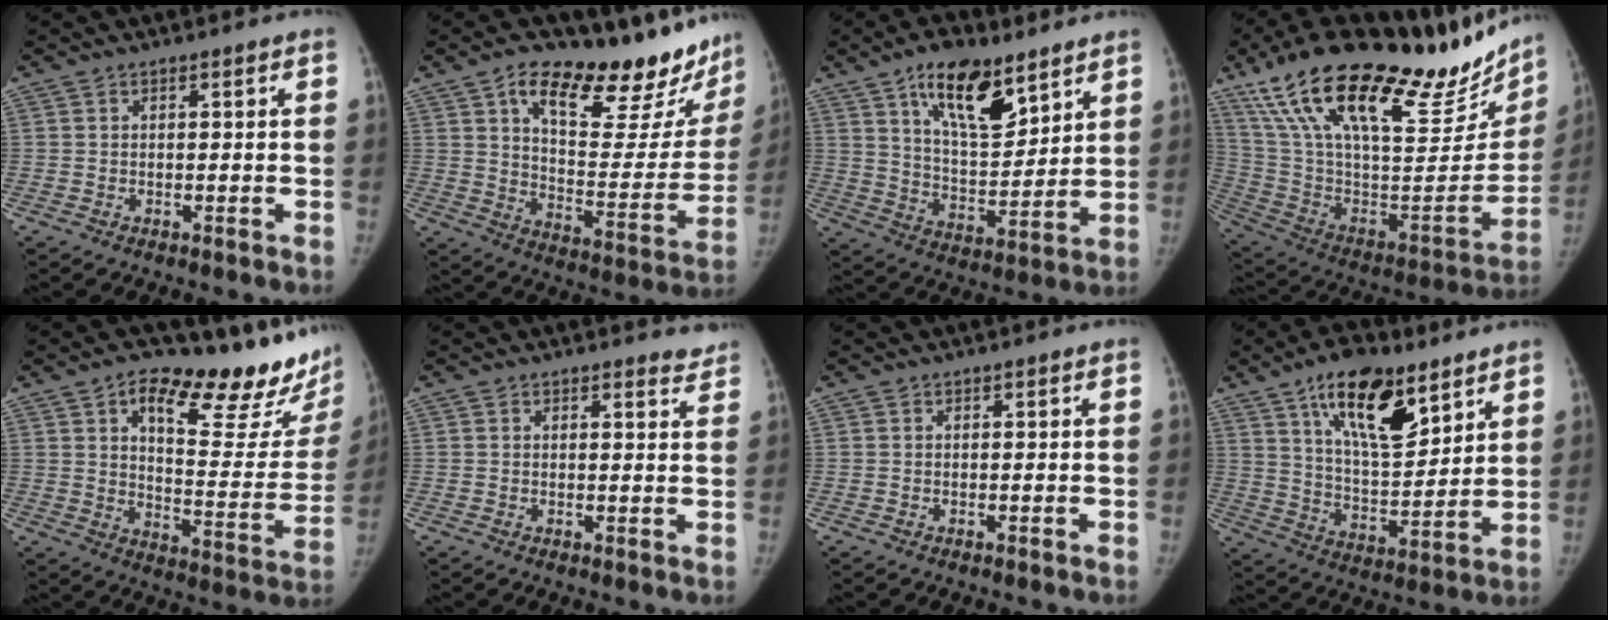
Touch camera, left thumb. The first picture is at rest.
{"total": 26.9, "force": [18.3, 10.0, 17.0], "torque": [-0.195, -0.084, 0.265]}
{"total": 15.6, "force": [9.4, 6.7, 10.4], "torque": [-0.140, -0.052, 0.165]}
{"total": 39.0, "force": [26.8, 13.2, 25.0], "torque": [-0.384, -0.057, 0.437]}
{"total": 25.6, "force": [15.6, 8.7, 18.3], "torque": [-0.204, -0.069, 0.219]}
{"total": 2.8, "force": [2.7, 0.7, 0.4], "torque": [0.005, -0.020, 0.019]}
{"total": 0.0}
{"total": 17.4, "force": [10.1, 7.3, 12.1], "torque": [-0.164, -0.053, 0.177]}